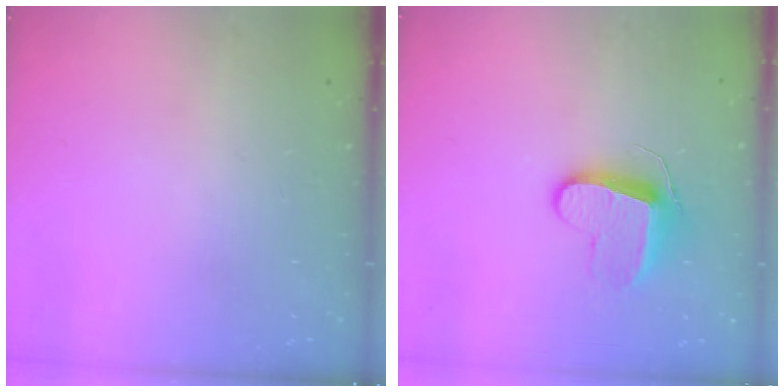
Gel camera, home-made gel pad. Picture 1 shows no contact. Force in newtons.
{"total": 9.8, "press": 9.8, "slide": 0.2}